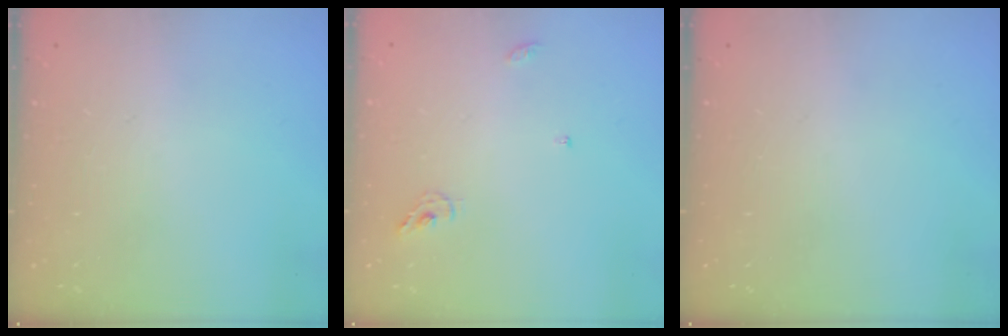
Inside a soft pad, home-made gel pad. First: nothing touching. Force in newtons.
{"total": 5.5, "press": 5.5, "slide": 0.4}
{"total": 0.0}